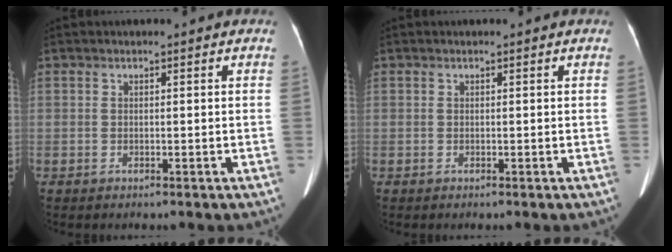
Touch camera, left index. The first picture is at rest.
{"total": 0.0}